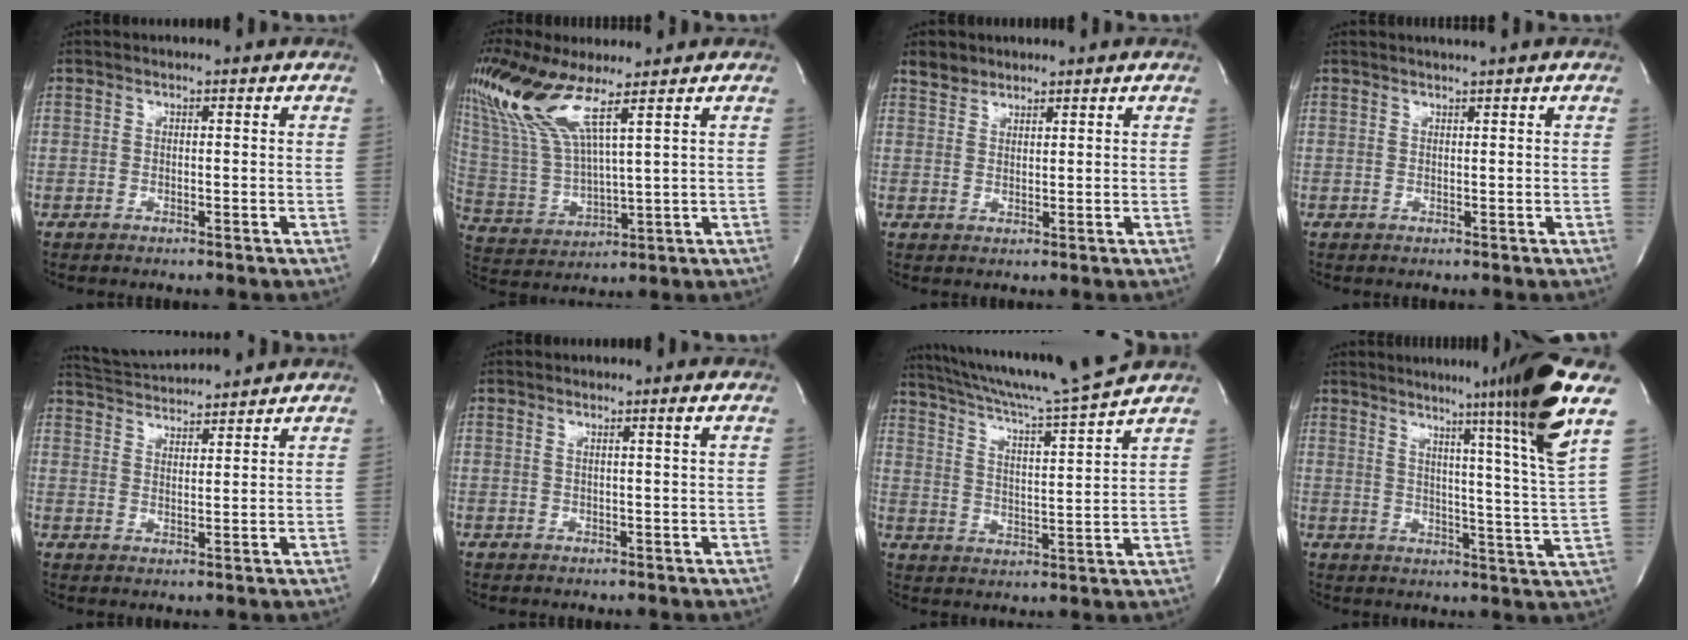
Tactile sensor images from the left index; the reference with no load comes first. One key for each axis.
{"total": 12.9, "fx": 8.0, "fy": 1.8, "fz": 10.0, "tx": -0.239, "ty": -0.005, "tz": 0.166}
{"total": 2.2, "fx": 1.9, "fy": 1.2, "fz": -0.2, "tx": -0.002, "ty": 0.004, "tz": 0.034}
{"total": 1.0, "fx": 0.9, "fy": -0.5, "fz": 0.3, "tx": -0.005, "ty": -0.005, "tz": 0.020}
{"total": 8.7, "fx": 8.4, "fy": -0.1, "fz": 1.9, "tx": -0.048, "ty": 0.022, "tz": 0.141}
{"total": 1.0, "fx": 0.3, "fy": -0.5, "fz": 0.8, "tx": -0.026, "ty": -0.010, "tz": 0.009}
{"total": 15.8, "fx": 14.2, "fy": -2.2, "fz": 6.6, "tx": -0.124, "ty": -0.025, "tz": 0.217}
{"total": 16.1, "fx": 10.1, "fy": -4.0, "fz": 11.9, "tx": -0.166, "ty": -0.054, "tz": 0.119}